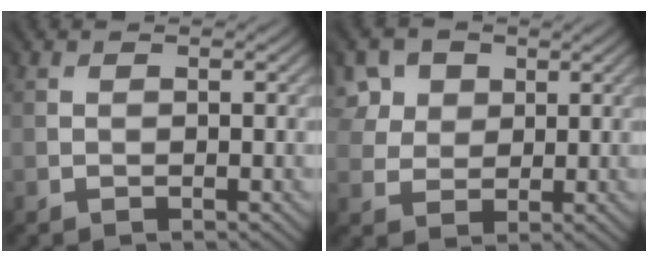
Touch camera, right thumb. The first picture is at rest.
{"total": 6.1, "force": [3.6, 4.7, 1.3], "torque": [-0.076, 0.007, 0.066]}